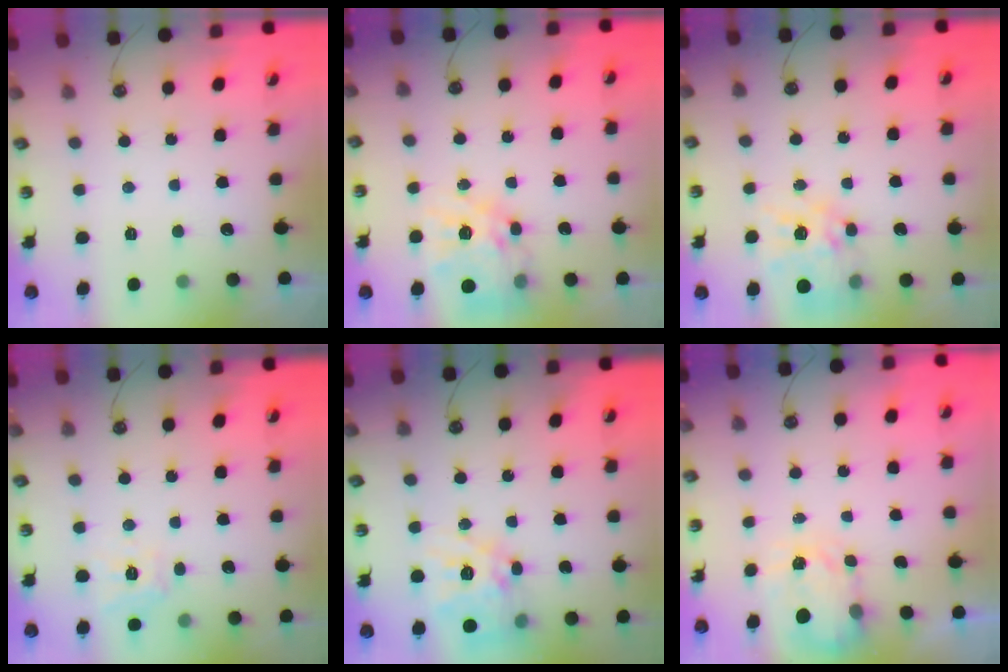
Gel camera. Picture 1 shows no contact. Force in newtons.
{"total": 16.1, "press": 16.1, "slide": 1.6}
{"total": 14.3, "press": 14.3, "slide": 1.3}
{"total": 10.4, "press": 10.4, "slide": 1.0}
{"total": 15.8, "press": 15.7, "slide": 1.6}
{"total": 4.0, "press": 3.9, "slide": 0.6}